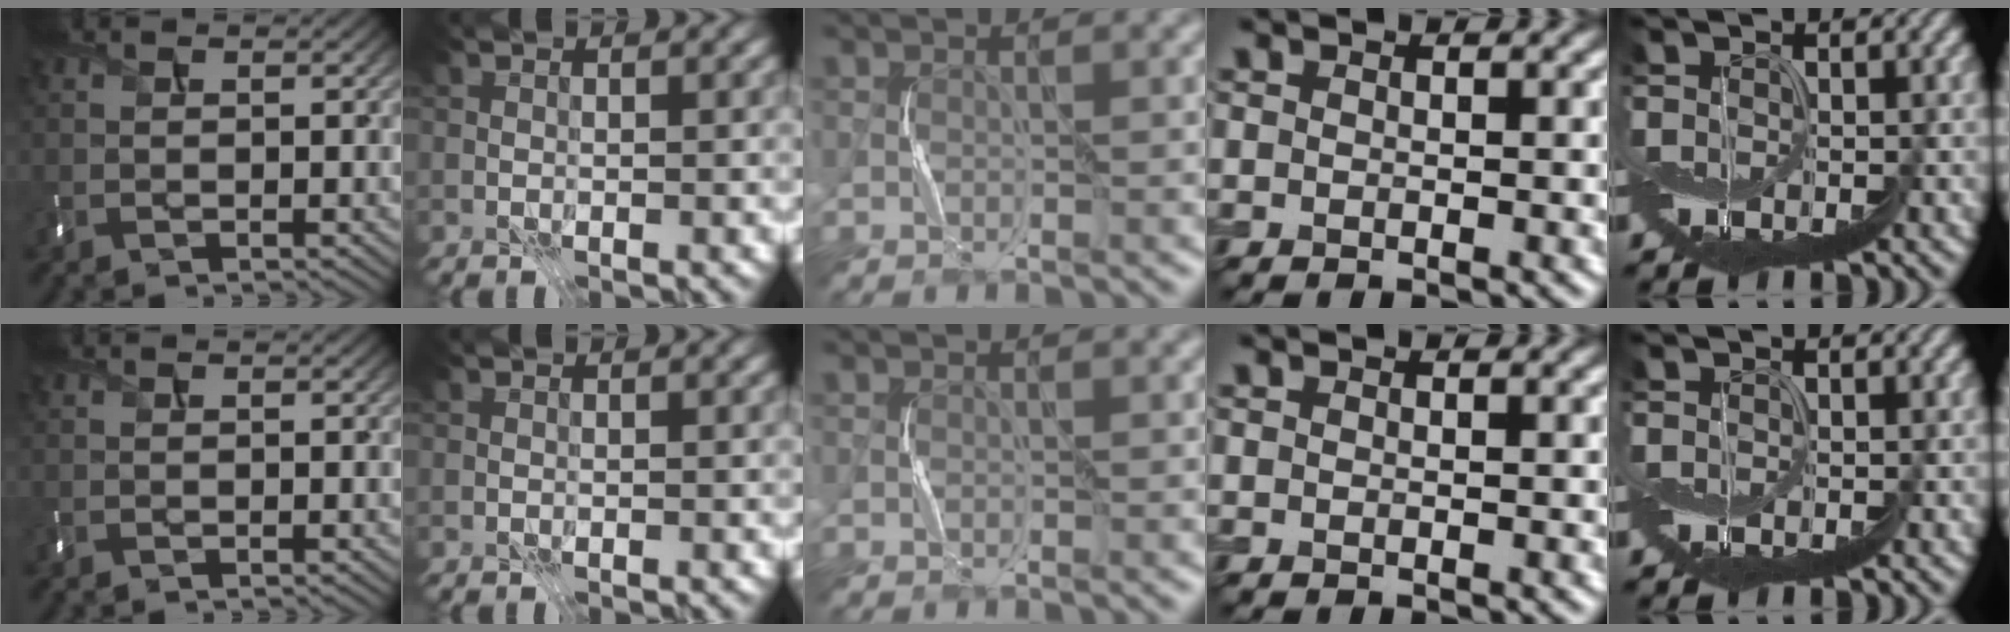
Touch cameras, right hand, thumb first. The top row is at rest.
{}